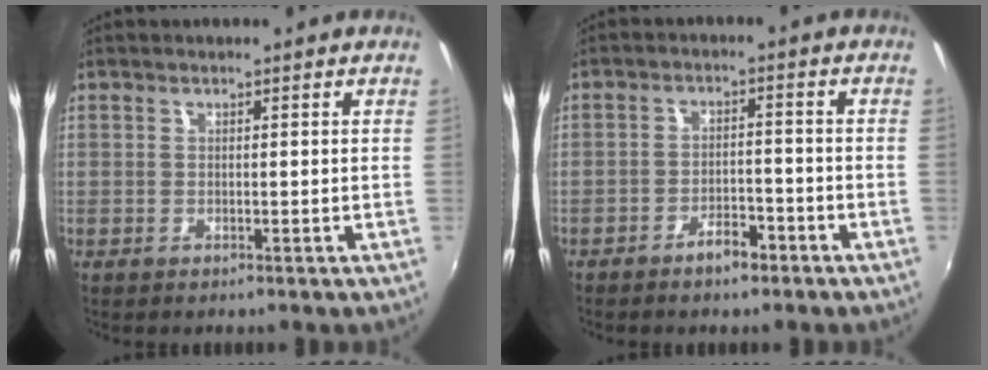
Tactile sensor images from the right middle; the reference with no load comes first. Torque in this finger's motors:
{"motor_torque": [1.07, -1.07, 0.12, 0.05]}